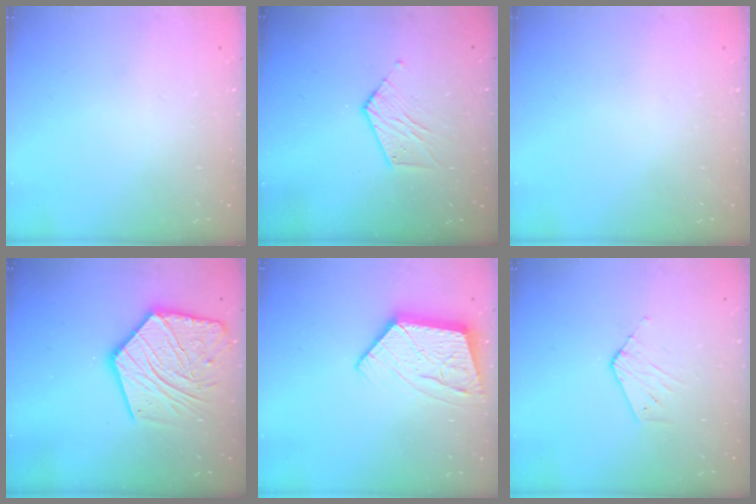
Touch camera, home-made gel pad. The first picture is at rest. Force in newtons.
{"total": 5.9, "press": 5.9, "slide": 0.4}
{"total": 0.0}
{"total": 20.8, "press": 20.7, "slide": 1.6}
{"total": 13.0, "press": 12.9, "slide": 1.0}
{"total": 3.2, "press": 3.2, "slide": 0.2}